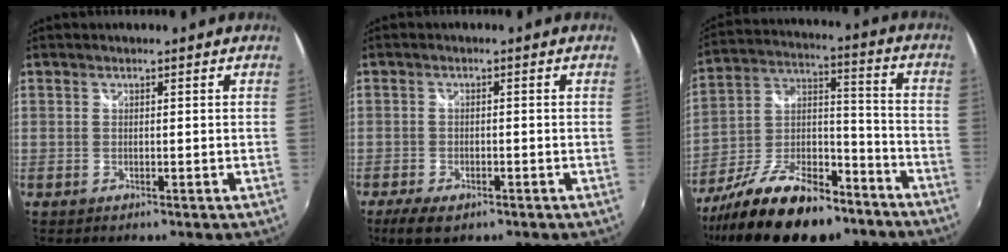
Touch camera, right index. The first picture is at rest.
{"total": 5.5, "force": [-3.8, 2.3, 3.3], "torque": [-0.083, -0.022, -0.065]}
{"total": 23.1, "force": [-15.8, 9.6, 13.8], "torque": [-0.261, -0.008, -0.253]}